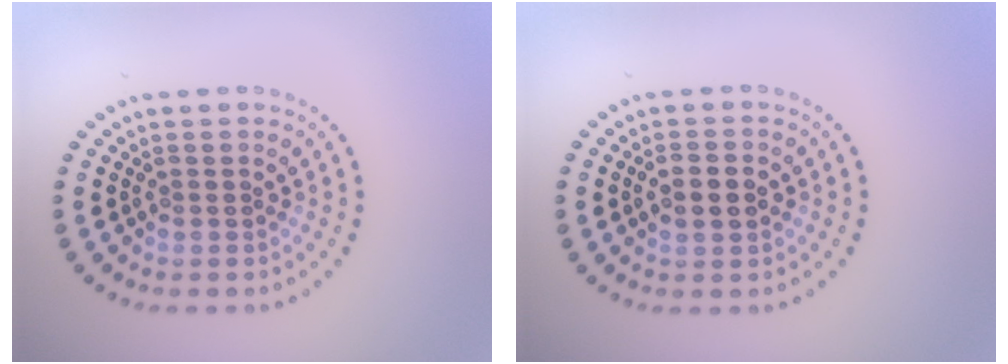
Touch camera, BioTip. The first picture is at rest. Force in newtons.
{"total": 2.2, "press": 2.2, "slide": 0.1}